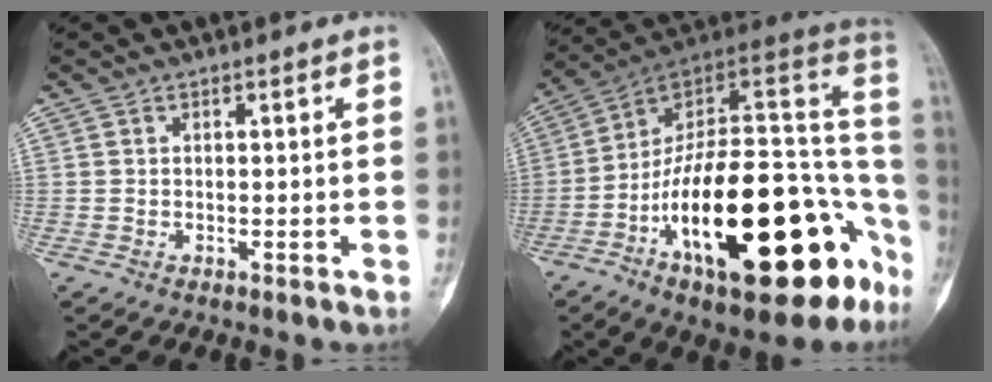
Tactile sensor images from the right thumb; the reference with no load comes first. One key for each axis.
{"total": 32.0, "fx": -11.3, "fy": 13.3, "fz": 26.8, "tx": -0.315, "ty": 0.072, "tz": -0.172}